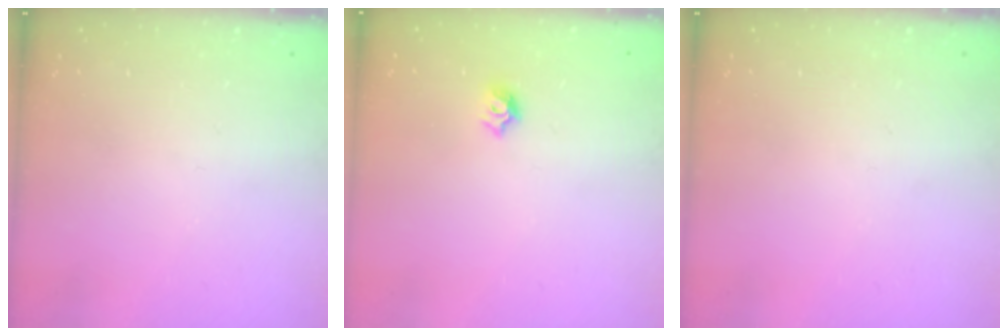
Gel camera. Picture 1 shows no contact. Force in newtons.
{"total": 5.7, "press": 5.6, "slide": 0.7}
{"total": 0.0}